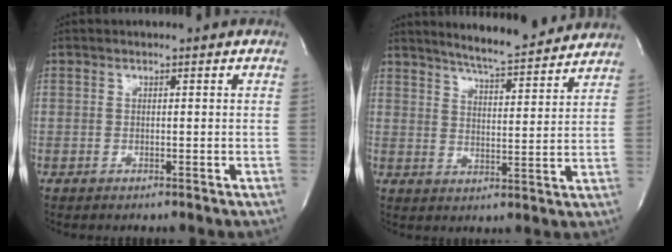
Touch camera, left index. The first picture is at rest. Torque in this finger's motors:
{"motor_torque": [-0.20, -0.14, 0.36, 0.10]}